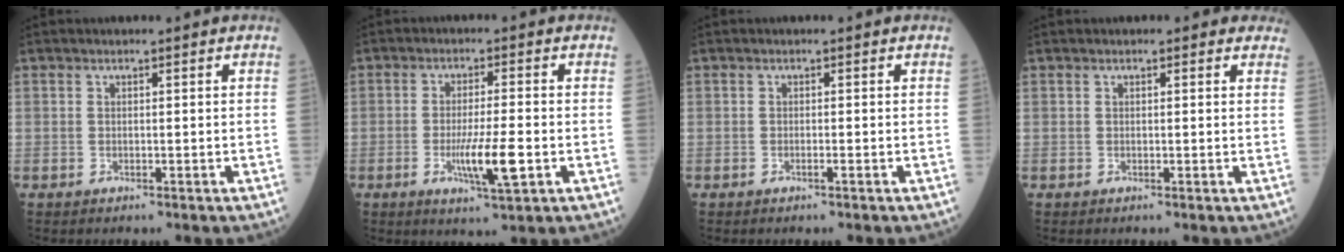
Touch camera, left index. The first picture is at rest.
{"total": 7.0, "force": [-2.1, 0.4, 6.7], "torque": [-0.125, -0.014, -0.034]}
{"total": 0.5, "force": [-0.4, -0.1, 0.4], "torque": [-0.010, 0.000, -0.006]}
{"total": 1.2, "force": [0.9, 0.8, 0.3], "torque": [0.006, -0.002, -0.005]}